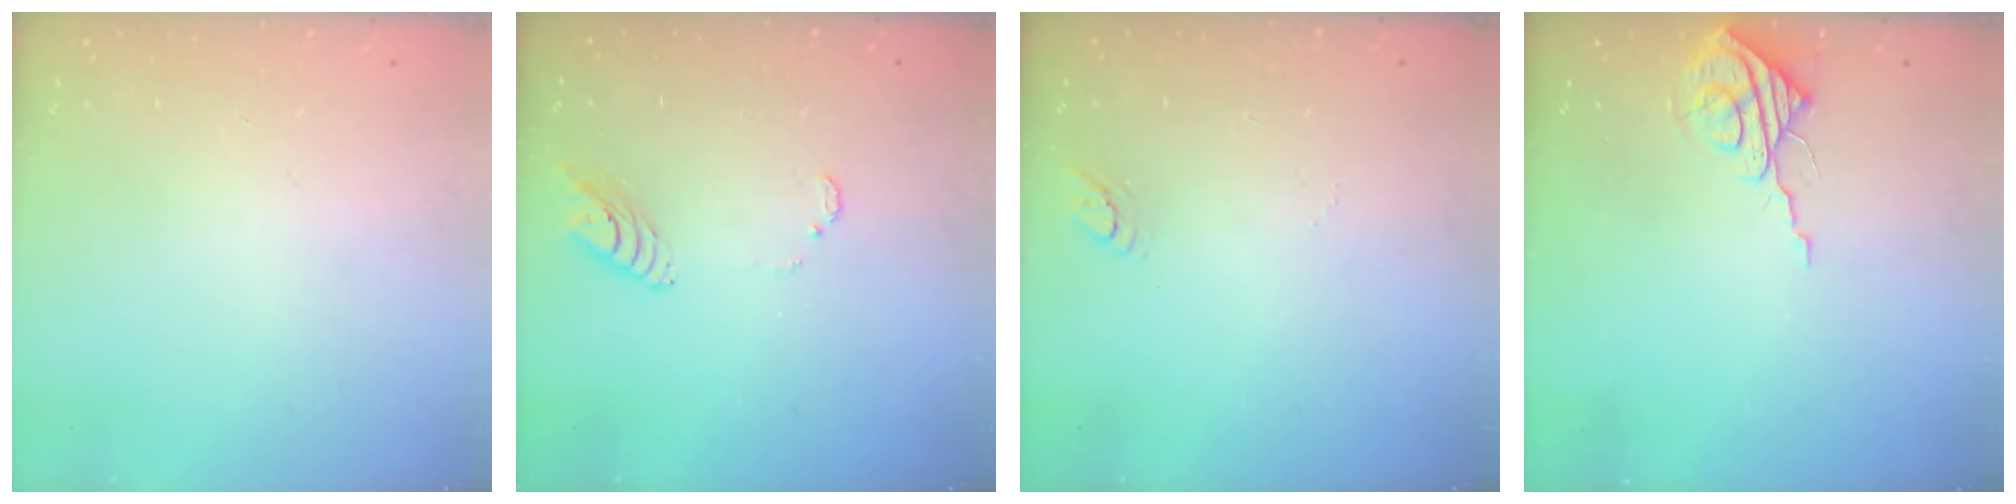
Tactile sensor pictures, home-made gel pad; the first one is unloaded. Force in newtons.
{"total": 6.9, "press": 6.8, "slide": 0.7}
{"total": 3.2, "press": 3.2, "slide": 0.3}
{"total": 8.0, "press": 8.0, "slide": 0.3}